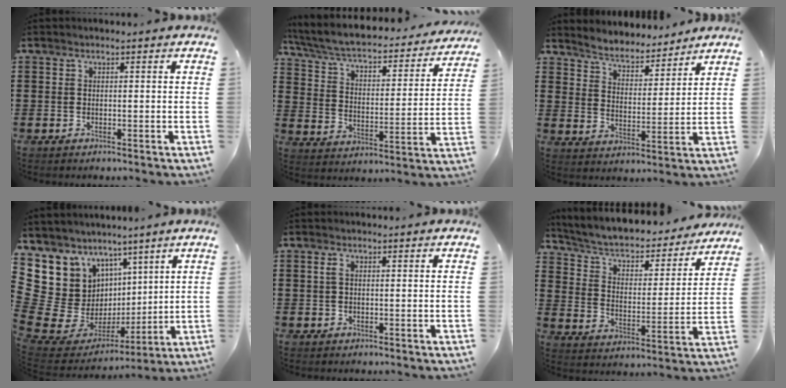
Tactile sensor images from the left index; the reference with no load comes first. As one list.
[{"total": 5.1, "force": [4.3, 0.8, 2.5], "torque": [-0.070, -0.041, 0.068]}, {"total": 4.3, "force": [4.3, 0.4, -0.1], "torque": [-0.024, -0.035, 0.070]}, {"total": 11.6, "force": [2.9, 11.1, 1.7], "torque": [-0.084, -0.049, 0.079]}, {"total": 1.2, "force": [0.2, 0.5, 1.0], "torque": [-0.022, 0.006, 0.003]}, {"total": 4.1, "force": [3.1, 2.0, 1.8], "torque": [-0.054, -0.025, 0.043]}]